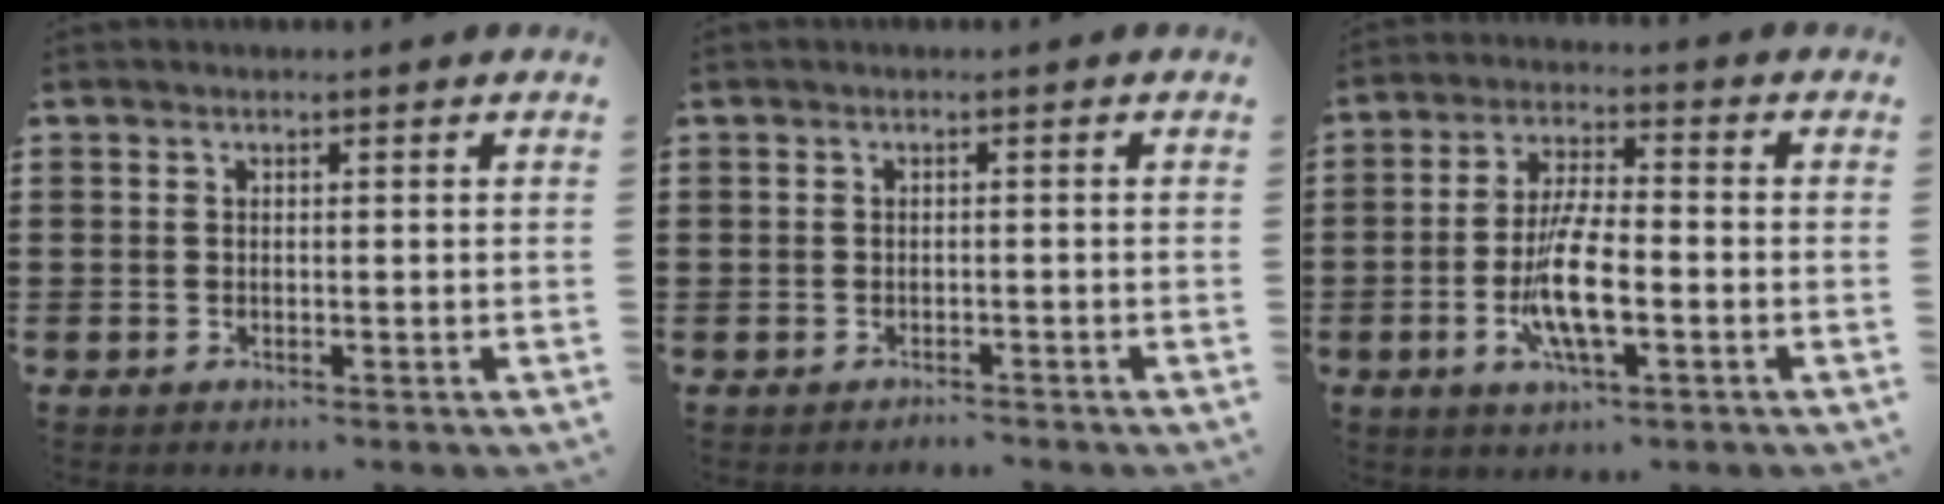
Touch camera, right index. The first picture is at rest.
{"total": 1.0, "force": [-0.9, 0.2, -0.2], "torque": [0.000, 0.005, -0.022]}
{"total": 8.9, "force": [-2.5, 2.5, 8.2], "torque": [-0.166, -0.009, -0.045]}